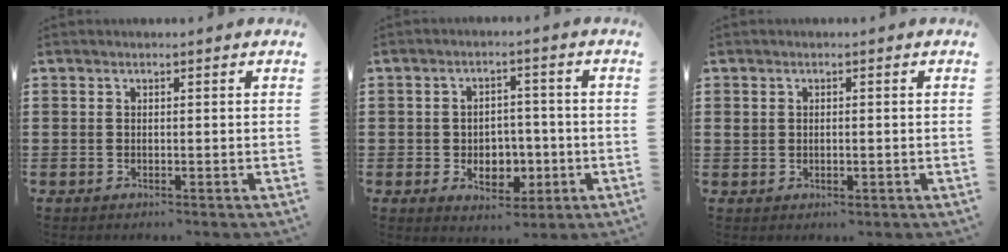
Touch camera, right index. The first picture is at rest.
{"total": 4.9, "force": [-1.2, 3.9, 2.7], "torque": [-0.041, 0.005, -0.025]}
{"total": 1.3, "force": [0.1, 0.8, 0.9], "torque": [-0.020, 0.007, 0.000]}